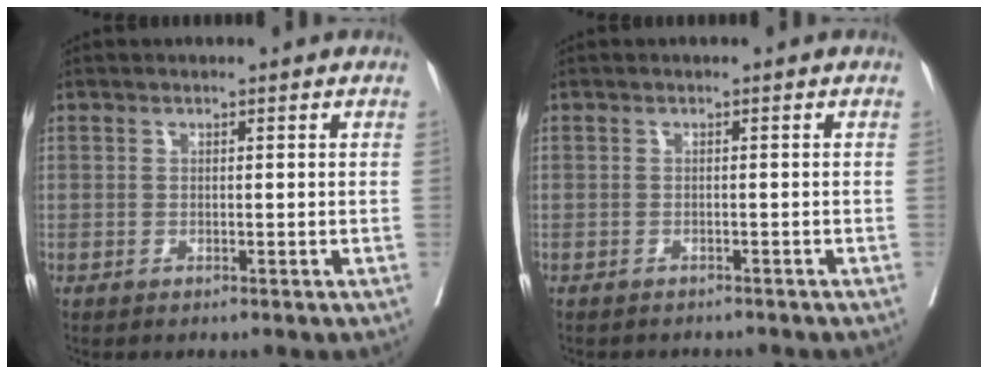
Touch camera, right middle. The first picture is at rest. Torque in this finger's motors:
{"motor_torque": [0.14, -0.39, 0.04, 0.02]}